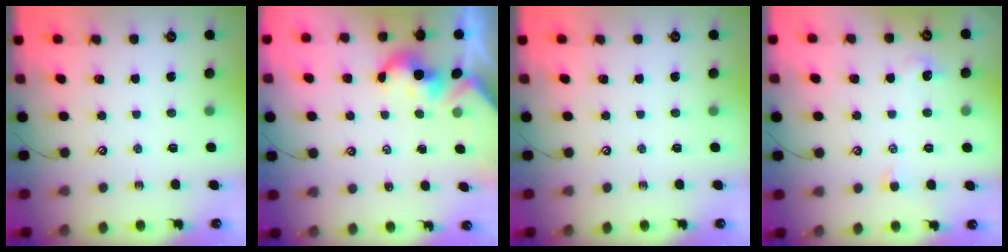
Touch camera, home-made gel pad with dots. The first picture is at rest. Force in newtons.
{"total": 1.9, "press": 1.9, "slide": 0.2}
{"total": 0.0}
{"total": 0.7, "press": 0.1, "slide": 0.7}